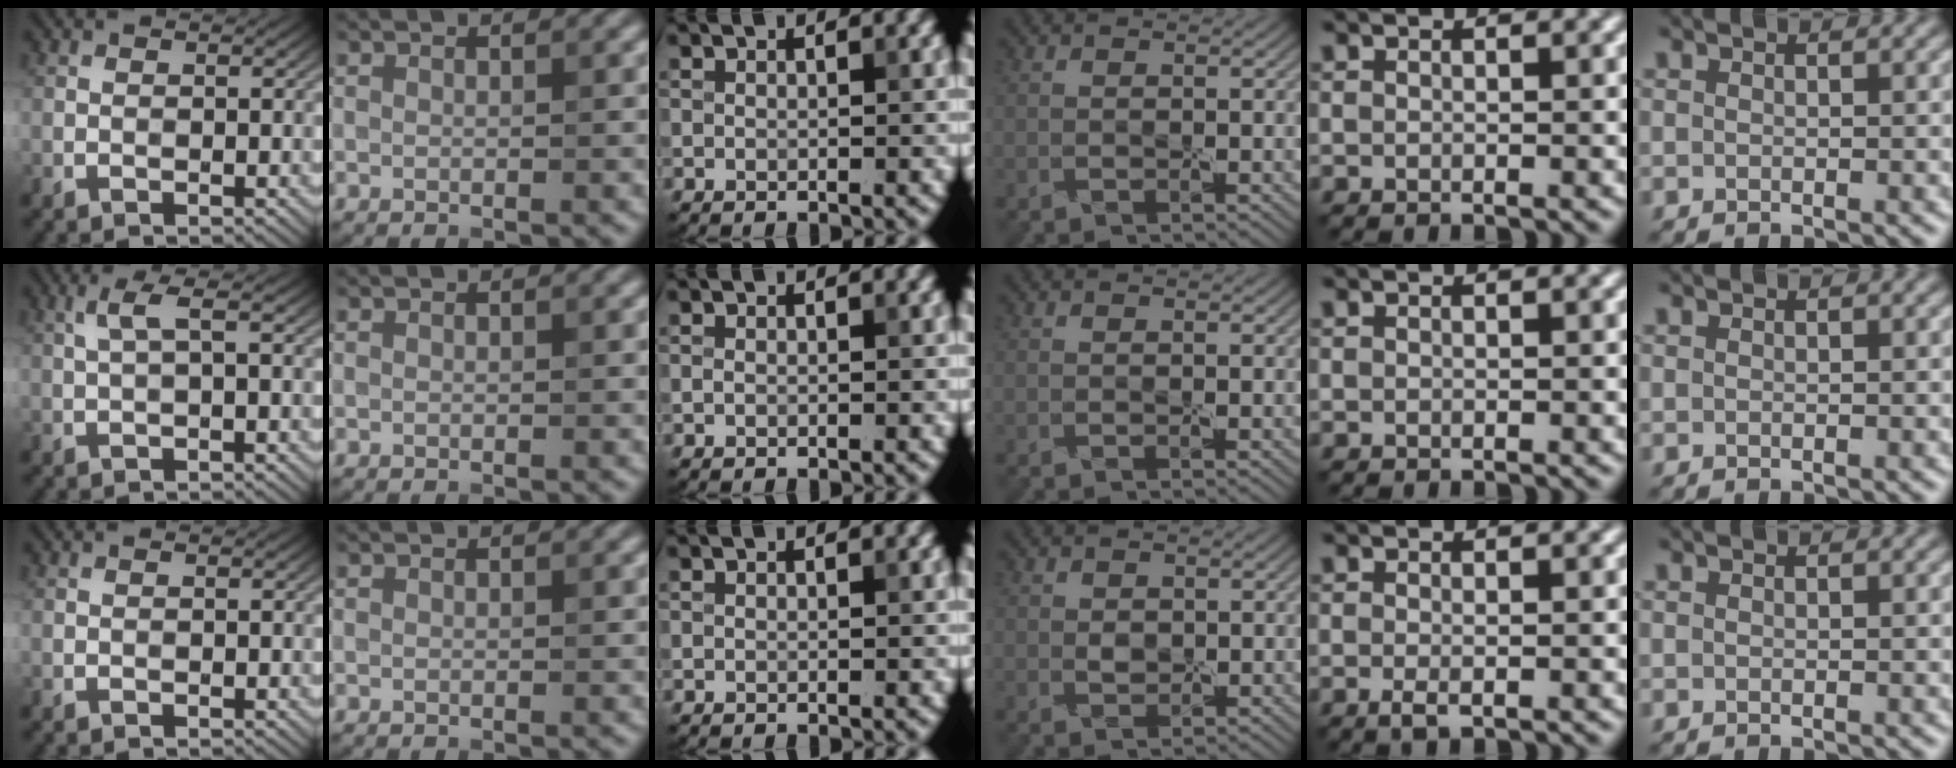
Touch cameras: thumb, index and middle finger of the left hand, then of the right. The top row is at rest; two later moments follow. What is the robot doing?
{"motion": "peel", "object": "small bumper sticker"}